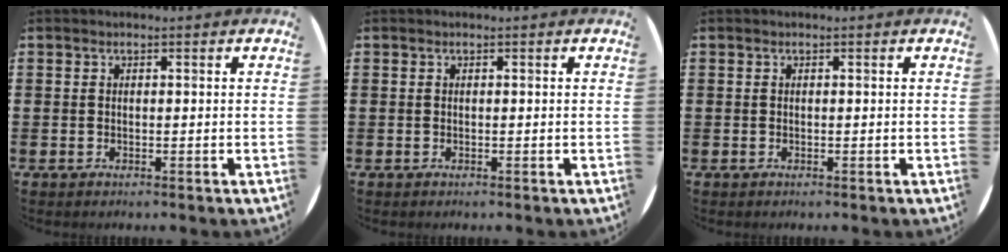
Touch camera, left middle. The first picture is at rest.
{"total": 0.0}
{"total": 0.0}